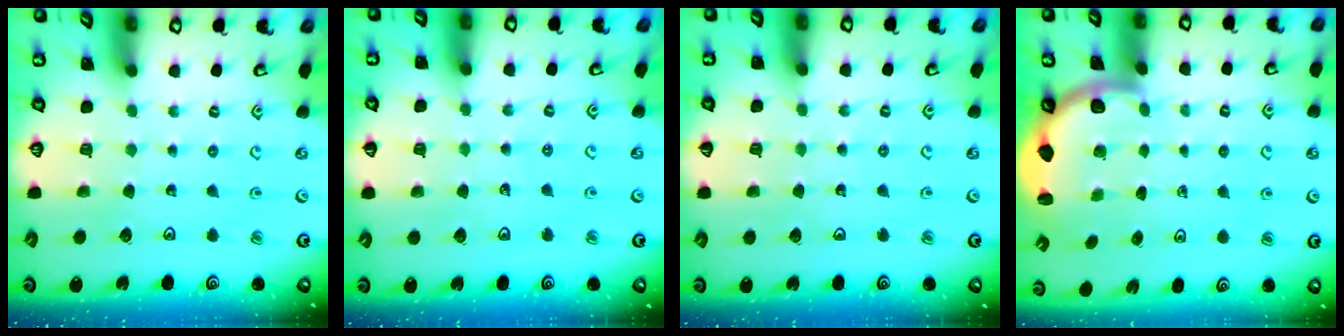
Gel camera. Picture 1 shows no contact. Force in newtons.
{"total": 3.9, "press": 3.5, "slide": 1.8}
{"total": 2.4, "press": 2.4, "slide": 0.3}
{"total": 2.6, "press": 2.5, "slide": 0.6}